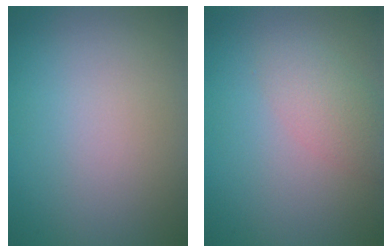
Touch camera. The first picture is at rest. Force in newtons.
{"total": 2.7, "press": 2.7, "slide": 0.1}